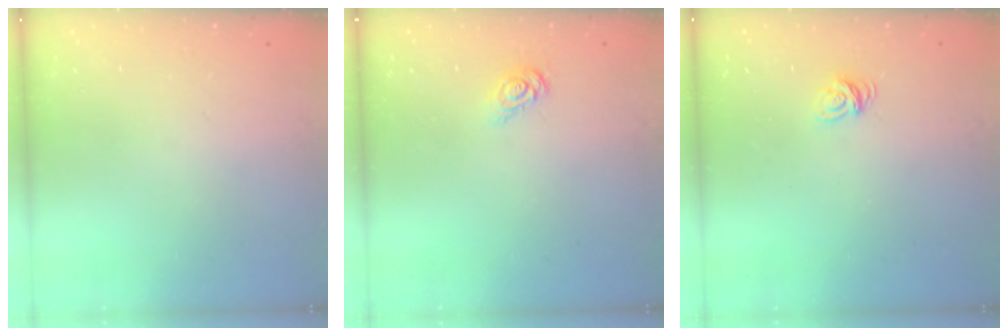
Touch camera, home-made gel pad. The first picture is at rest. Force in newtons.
{"total": 3.4, "press": 3.4, "slide": 0.1}
{"total": 5.3, "press": 5.2, "slide": 0.3}